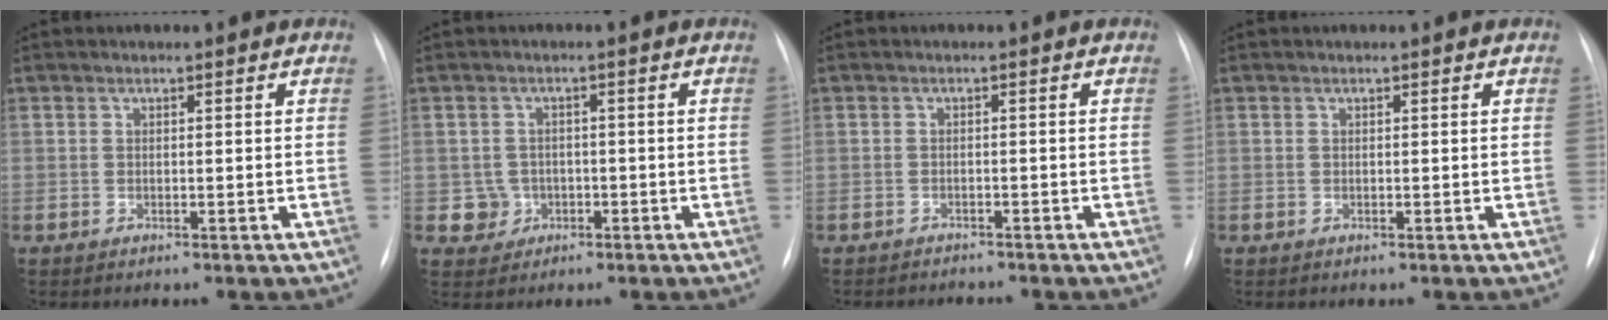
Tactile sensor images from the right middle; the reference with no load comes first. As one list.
[{"total": 3.0, "force": [-0.7, 2.9, 0.0], "torque": [0.008, 0.009, -0.009]}, {"total": 2.5, "force": [-2.4, 0.7, 0.1], "torque": [0.002, -0.005, -0.033]}, {"total": 0.0}]